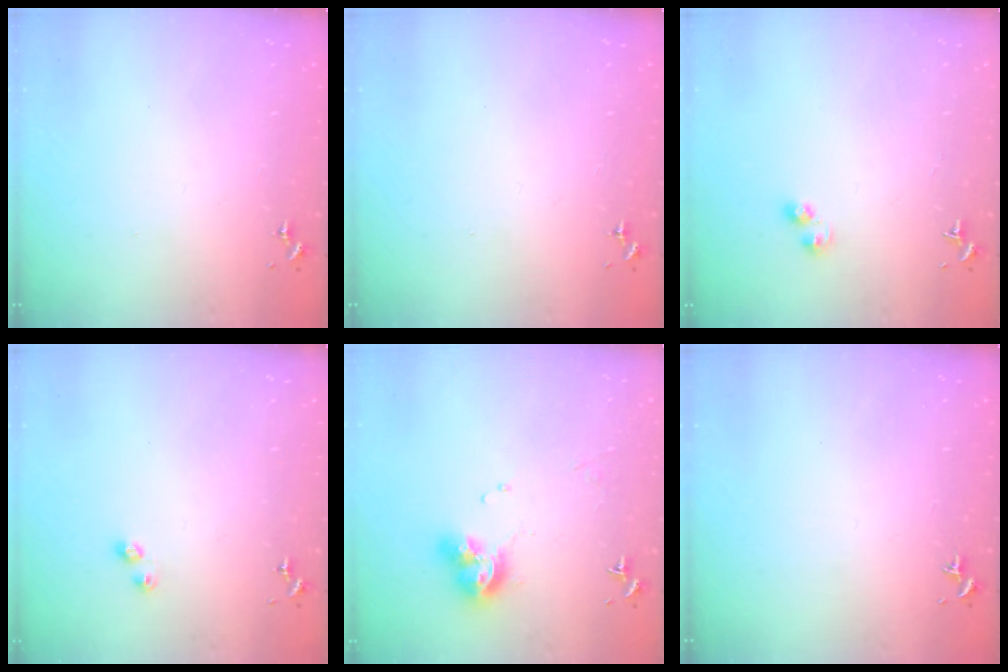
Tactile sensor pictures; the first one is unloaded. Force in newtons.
{"total": 0.0}
{"total": 5.0, "press": 4.9, "slide": 0.5}
{"total": 3.4, "press": 3.3, "slide": 0.5}
{"total": 11.3, "press": 11.2, "slide": 1.3}
{"total": 0.0}